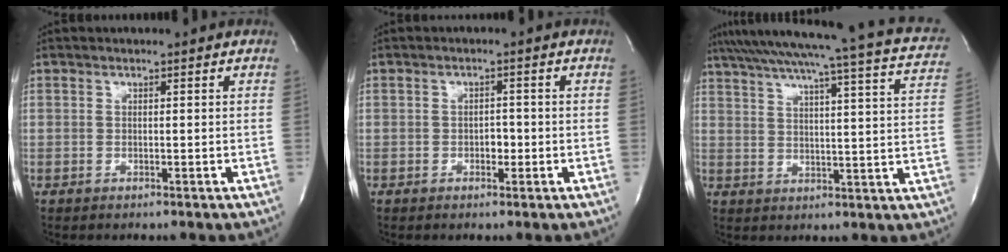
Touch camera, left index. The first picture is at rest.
{"total": 1.7, "force": [-0.6, 1.1, 1.2], "torque": [-0.016, 0.004, -0.008]}
{"total": 27.4, "force": [23.3, 1.5, 14.3], "torque": [-0.225, -0.015, 0.285]}